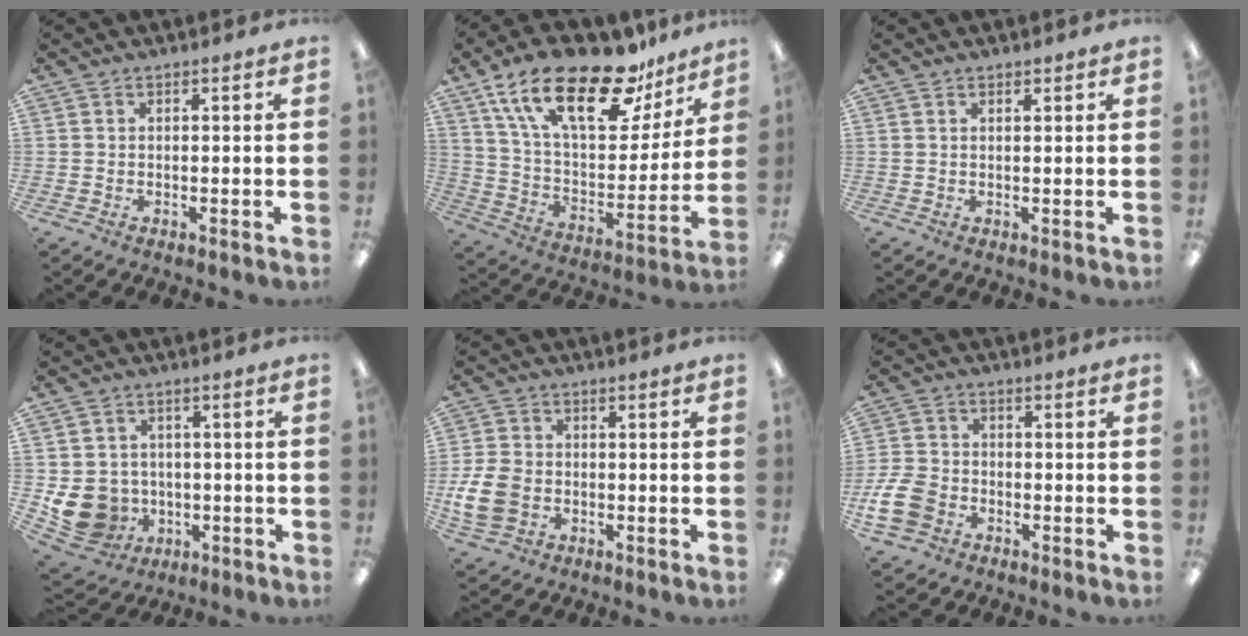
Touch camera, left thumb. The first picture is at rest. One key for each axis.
{"total": 25.5, "fx": 16.5, "fy": 10.6, "fz": 16.3, "tx": -0.270, "ty": -0.091, "tz": 0.282}
{"total": 0.7, "fx": 0.6, "fy": 0.2, "fz": 0.3, "tx": -0.006, "ty": 0.000, "tz": 0.011}
{"total": 10.9, "fx": -2.7, "fy": 9.6, "fz": 4.3, "tx": -0.117, "ty": 0.008, "tz": -0.040}
{"total": 9.0, "fx": -2.3, "fy": 6.7, "fz": 5.5, "tx": -0.133, "ty": 0.006, "tz": -0.040}
{"total": 8.4, "fx": -3.7, "fy": 6.1, "fz": 4.5, "tx": -0.105, "ty": 0.020, "tz": -0.067}